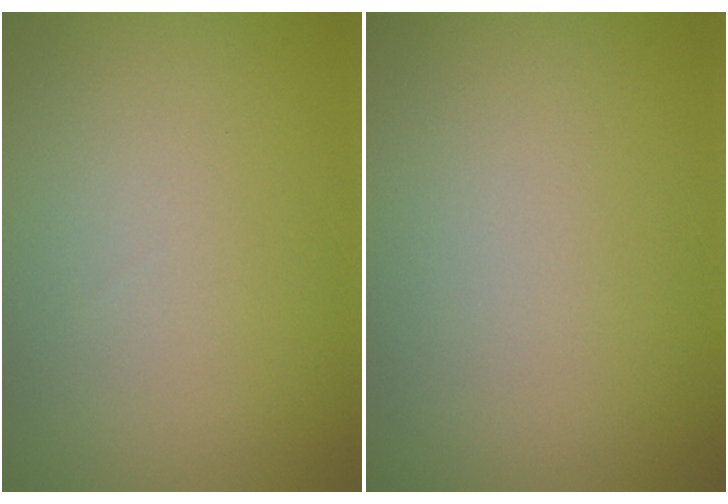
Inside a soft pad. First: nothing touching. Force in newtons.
{"total": 0.0}